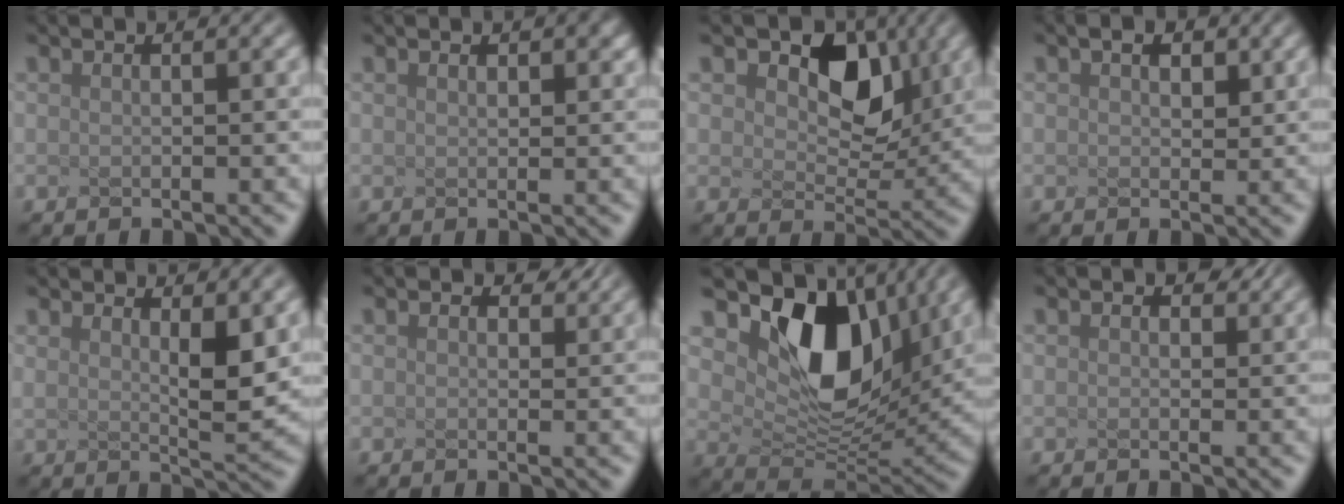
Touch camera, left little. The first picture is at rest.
{"total": 1.0, "force": [0.6, 0.3, 0.7], "torque": [-0.008, 0.001, 0.020]}
{"total": 2.9, "force": [0.7, 2.1, 1.8], "torque": [-0.063, -0.024, 0.043]}
{"total": 0.9, "force": [-0.4, -0.6, -0.5], "torque": [-0.018, -0.016, 0.036]}
{"total": 2.3, "force": [0.6, -0.3, 2.2], "torque": [-0.058, -0.023, 0.052]}
{"total": 1.3, "force": [1.3, 0.0, 0.1], "torque": [-0.018, -0.002, 0.027]}
{"total": 7.3, "force": [2.4, 4.8, 5.0], "torque": [-0.115, -0.030, 0.086]}
{"total": 0.6, "force": [0.6, -0.1, 0.0], "torque": [-0.014, -0.009, 0.023]}